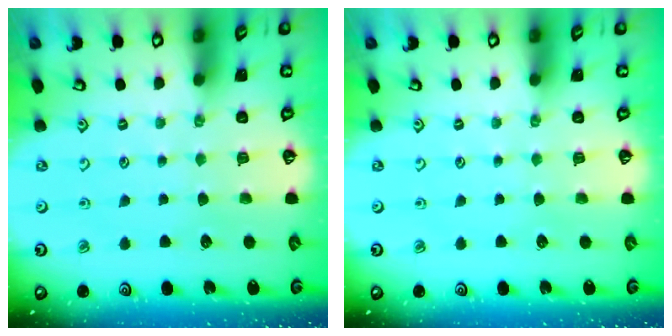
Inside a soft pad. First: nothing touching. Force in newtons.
{"total": 0.0}